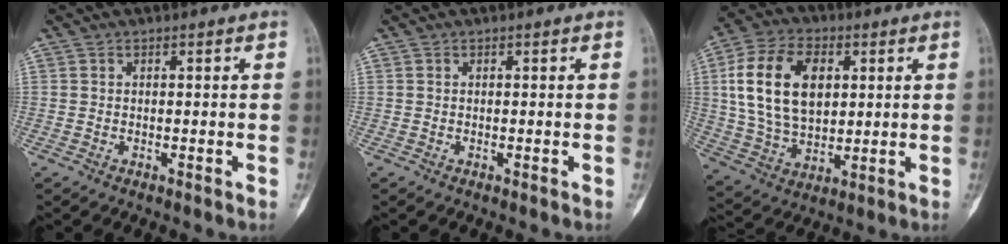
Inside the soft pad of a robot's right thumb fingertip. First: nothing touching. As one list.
[{"total": 0.0}, {"total": 17.7, "force": [3.9, 11.3, 13.0], "torque": [-0.221, -0.002, 0.076]}]